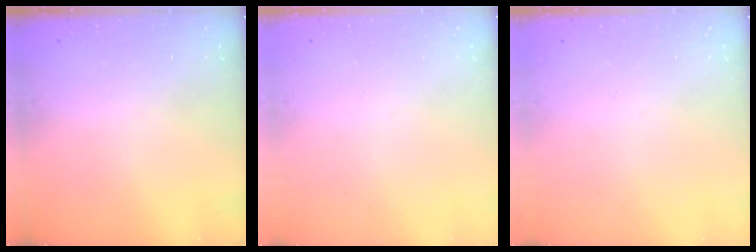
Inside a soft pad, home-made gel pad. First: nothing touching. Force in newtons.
{"total": 0.0}
{"total": 0.0}